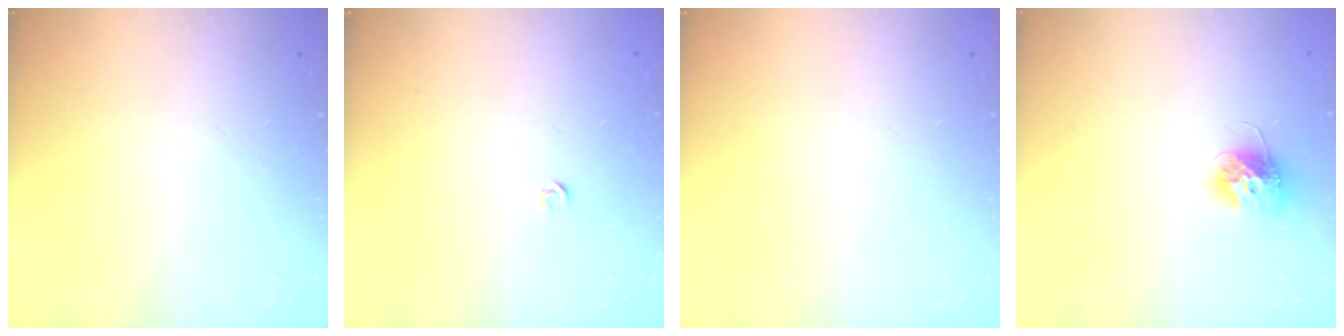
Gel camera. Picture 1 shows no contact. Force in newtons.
{"total": 2.7, "press": 2.6, "slide": 0.6}
{"total": 0.0}
{"total": 10.4, "press": 10.4, "slide": 0.5}